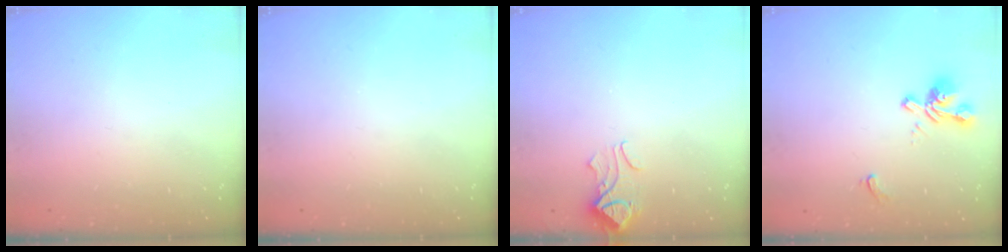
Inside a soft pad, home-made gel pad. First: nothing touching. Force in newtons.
{"total": 0.0}
{"total": 2.4, "press": 2.3, "slide": 0.5}
{"total": 1.4, "press": 0.8, "slide": 1.2}